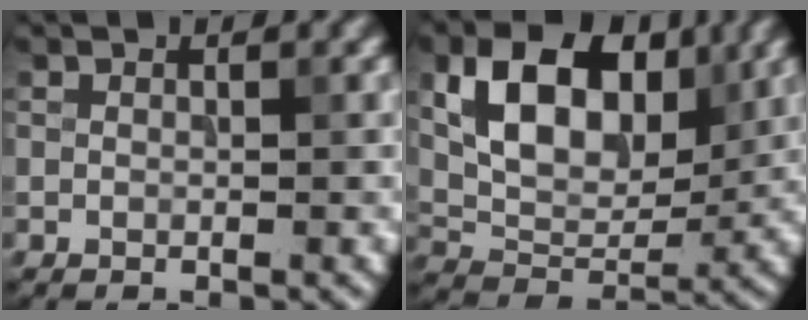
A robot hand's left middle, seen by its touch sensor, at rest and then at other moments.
{"total": 9.4, "force": [3.2, 5.9, 6.6], "torque": [-0.116, -0.004, 0.055]}